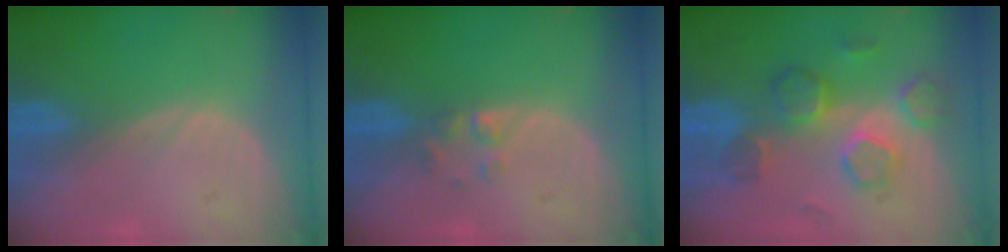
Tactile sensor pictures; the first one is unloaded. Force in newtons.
{"total": 2.0, "press": 2.0, "slide": 0.2}
{"total": 7.9, "press": 7.7, "slide": 2.1}